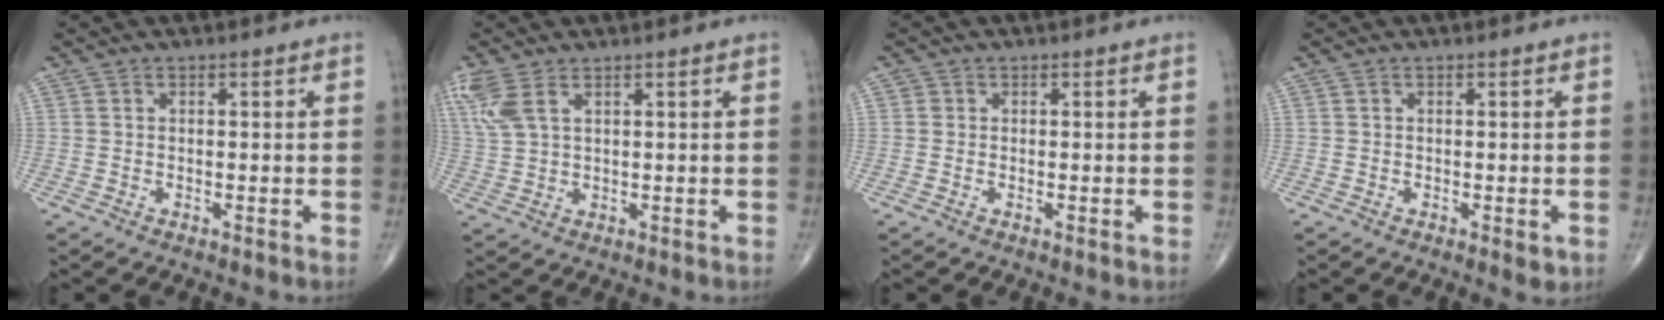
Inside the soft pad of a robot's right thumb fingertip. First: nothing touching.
{"total": 6.1, "force": [3.2, 2.7, 4.5], "torque": [-0.123, 0.004, 0.076]}
{"total": 0.6, "force": [0.1, 0.6, 0.1], "torque": [0.003, 0.003, 0.000]}
{"total": 1.7, "force": [-0.5, 0.6, 1.5], "torque": [-0.012, -0.002, -0.005]}